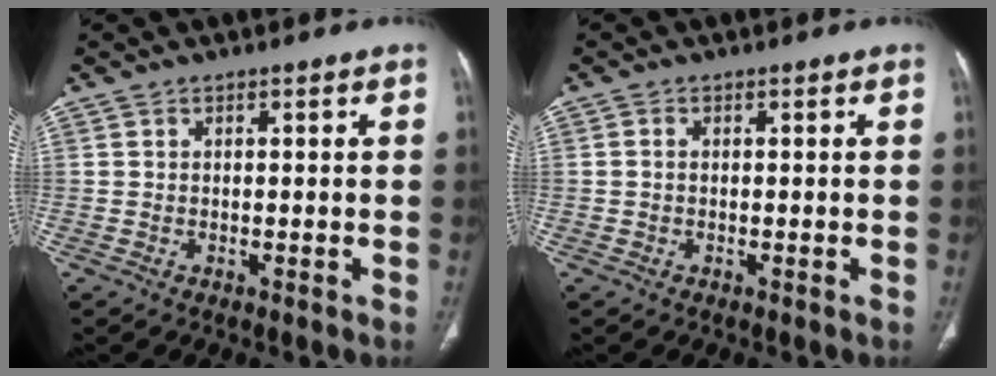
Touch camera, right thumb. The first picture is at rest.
{"total": 0.7, "force": [-0.1, 0.5, 0.5], "torque": [-0.003, 0.003, -0.005]}